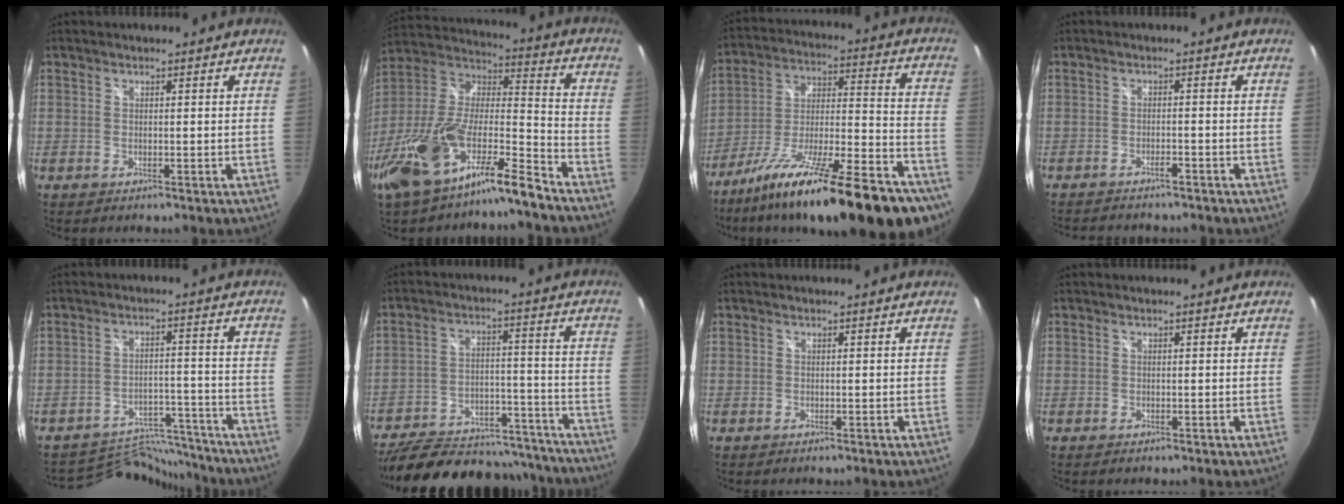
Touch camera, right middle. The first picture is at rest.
{"total": 20.2, "force": [-14.4, 4.1, 13.5], "torque": [-0.265, -0.013, -0.274]}
{"total": 29.5, "force": [-19.9, 6.4, 20.8], "torque": [-0.321, -0.043, -0.301]}
{"total": 5.0, "force": [-4.5, 1.0, 2.0], "torque": [-0.051, -0.010, -0.067]}
{"total": 11.3, "force": [-11.1, 2.1, 0.3], "torque": [-0.015, 0.026, -0.164]}
{"total": 27.2, "force": [-22.8, 9.8, 10.9], "torque": [-0.212, 0.012, -0.293]}
{"total": 0.0}
{"total": 0.0}